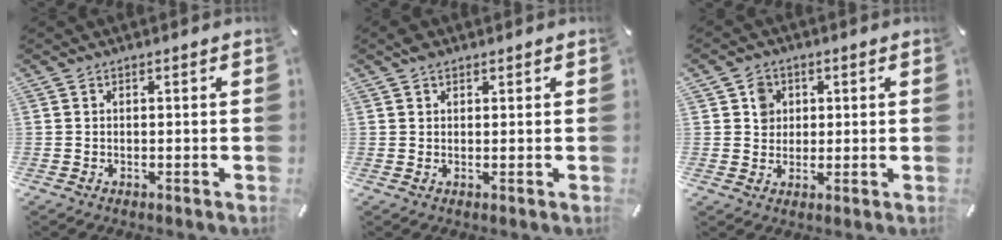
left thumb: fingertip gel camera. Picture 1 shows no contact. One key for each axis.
{"total": 1.8, "fx": 1.2, "fy": 1.2, "fz": 0.8, "tx": -0.010, "ty": 0.000, "tz": 0.019}
{"total": 4.7, "fx": 1.3, "fy": 4.4, "fz": 0.9, "tx": -0.007, "ty": 0.000, "tz": 0.020}